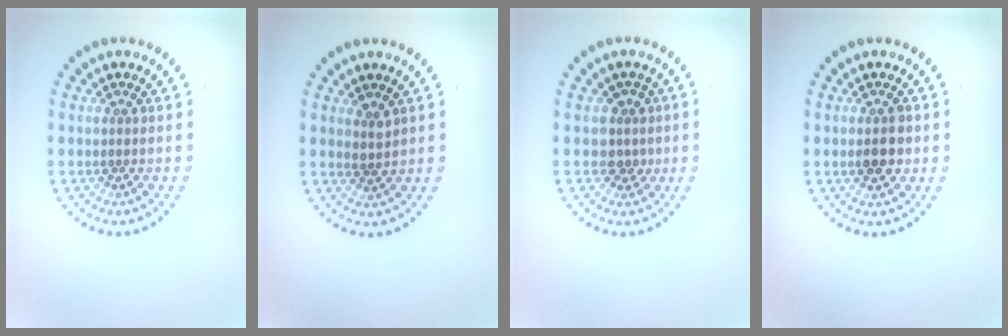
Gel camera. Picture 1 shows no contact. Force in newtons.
{"total": 1.3, "press": 1.1, "slide": 0.7}
{"total": 2.1, "press": 1.7, "slide": 1.4}
{"total": 2.4, "press": 2.4, "slide": 0.3}